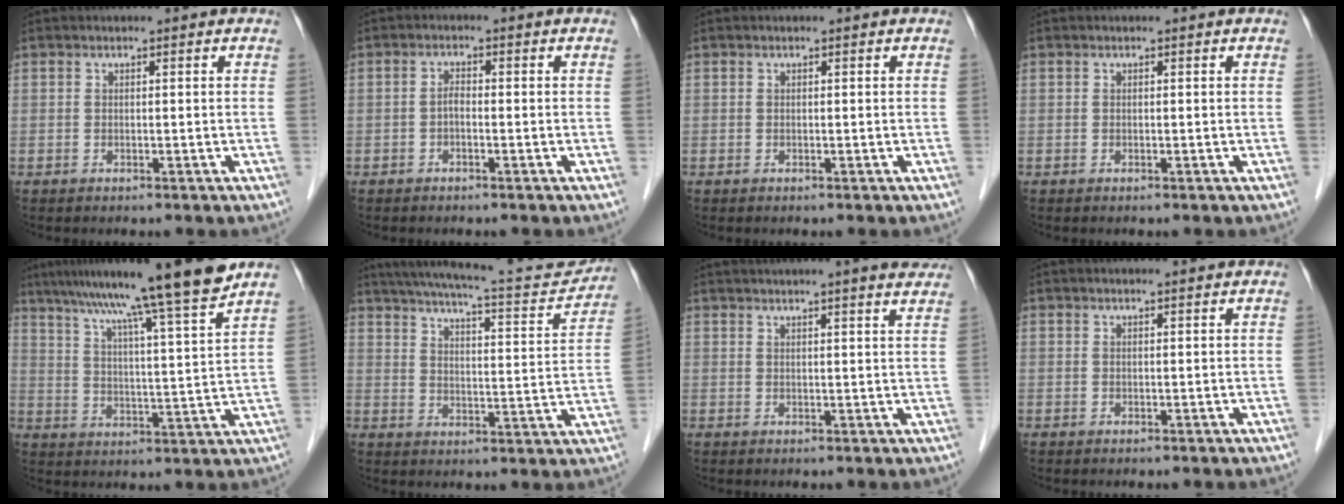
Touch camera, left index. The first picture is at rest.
{"total": 1.4, "force": [-0.5, 0.6, 1.2], "torque": [-0.027, 0.006, -0.011]}
{"total": 0.0}
{"total": 0.0}
{"total": 16.1, "force": [12.9, -2.0, 9.5], "torque": [-0.150, -0.002, 0.185]}
{"total": 20.1, "force": [18.3, 2.3, 8.1], "torque": [-0.130, -0.014, 0.240]}
{"total": 12.1, "force": [10.7, 0.1, 5.7], "torque": [-0.078, 0.013, 0.117]}
{"total": 1.8, "force": [1.7, -0.1, 0.7], "torque": [-0.009, 0.012, 0.023]}